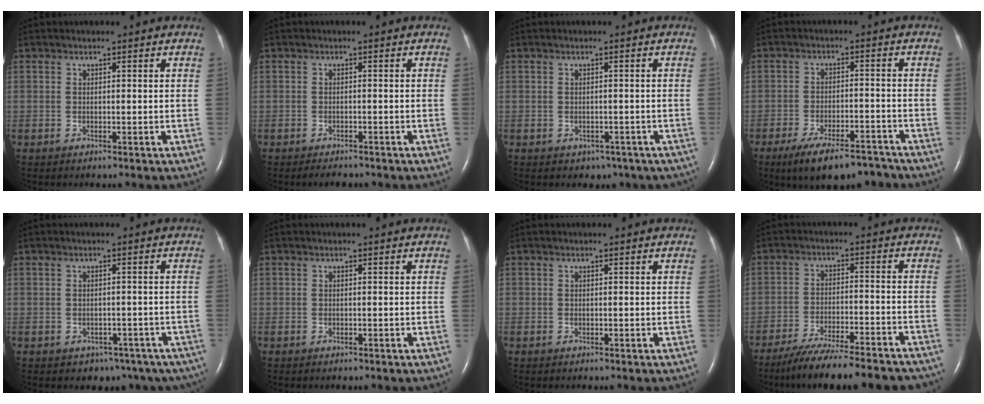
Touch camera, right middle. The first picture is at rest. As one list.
[{"total": 1.8, "force": [-1.6, 0.6, 0.7], "torque": [-0.016, -0.005, -0.019]}, {"total": 3.6, "force": [-2.3, 2.5, 0.9], "torque": [-0.011, 0.009, -0.019]}, {"total": 10.6, "force": [-8.4, 3.2, 5.6], "torque": [-0.094, -0.007, -0.137]}, {"total": 8.3, "force": [-5.6, 5.8, 2.3], "torque": [-0.023, 0.008, -0.054]}, {"total": 0.0}, {"total": 0.0}, {"total": 19.7, "force": [-17.5, 2.6, 8.7], "torque": [-0.107, -0.016, -0.245]}]